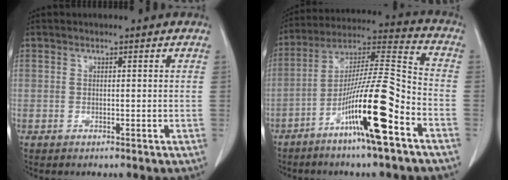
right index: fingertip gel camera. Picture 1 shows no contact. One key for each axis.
{"total": 15.9, "fx": -7.5, "fy": 0.3, "fz": 14.1, "tx": -0.257, "ty": -0.007, "tz": -0.137}